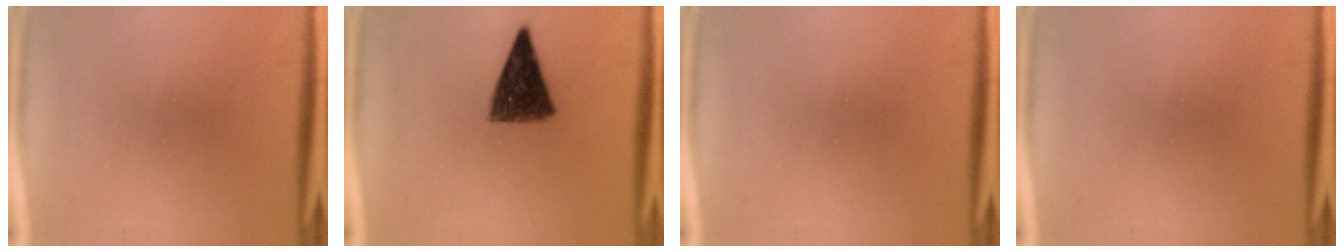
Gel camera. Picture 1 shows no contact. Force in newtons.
{"total": 8.4}
{"total": 0.0}
{"total": 0.0}